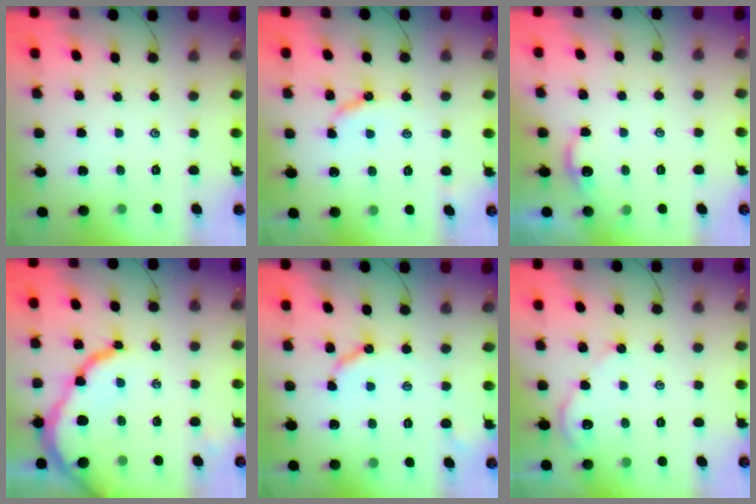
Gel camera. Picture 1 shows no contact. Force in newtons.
{"total": 5.0, "press": 4.9, "slide": 0.6}
{"total": 2.6, "press": 2.6, "slide": 0.3}
{"total": 11.8, "press": 11.7, "slide": 1.5}
{"total": 5.4, "press": 5.4, "slide": 0.2}
{"total": 2.9, "press": 2.9, "slide": 0.4}